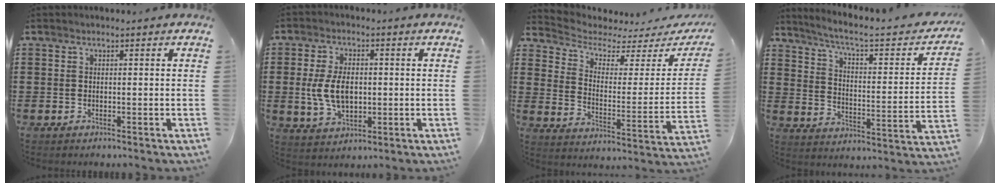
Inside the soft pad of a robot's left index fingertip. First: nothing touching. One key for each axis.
{"total": 7.3, "fx": 0.0, "fy": 4.5, "fz": 5.8, "tx": -0.125, "ty": 0.004, "tz": -0.006}
{"total": 3.5, "fx": 2.8, "fy": 1.3, "fz": 1.6, "tx": -0.051, "ty": -0.023, "tz": 0.040}
{"total": 4.8, "fx": 3.6, "fy": 0.4, "fz": 3.1, "tx": -0.081, "ty": -0.030, "tz": 0.051}